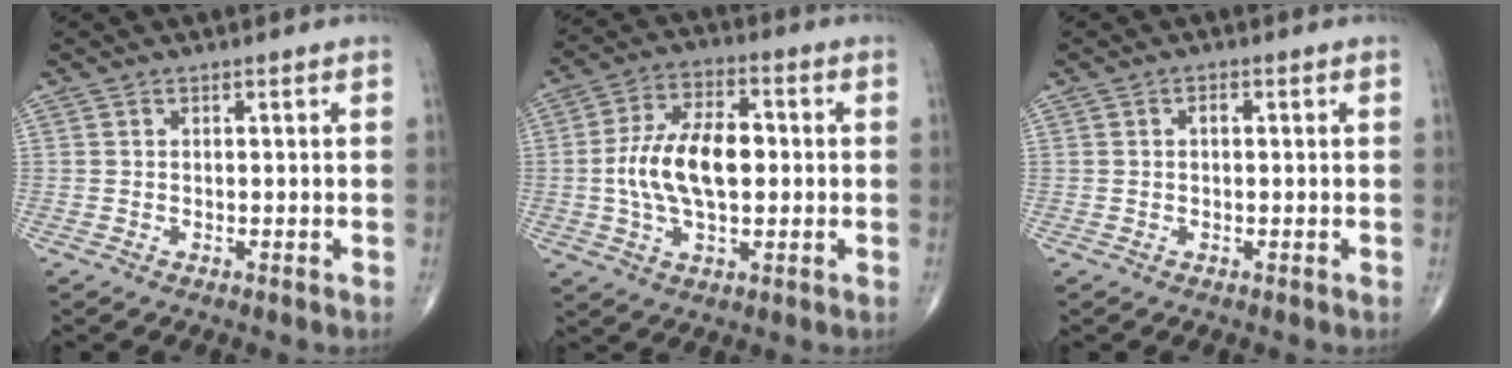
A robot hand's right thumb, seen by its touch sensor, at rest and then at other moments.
{"total": 13.8, "force": [-0.2, 7.2, 11.8], "torque": [-0.215, 0.019, -0.007]}
{"total": 1.1, "force": [0.1, 0.6, 1.0], "torque": [-0.014, 0.003, 0.000]}